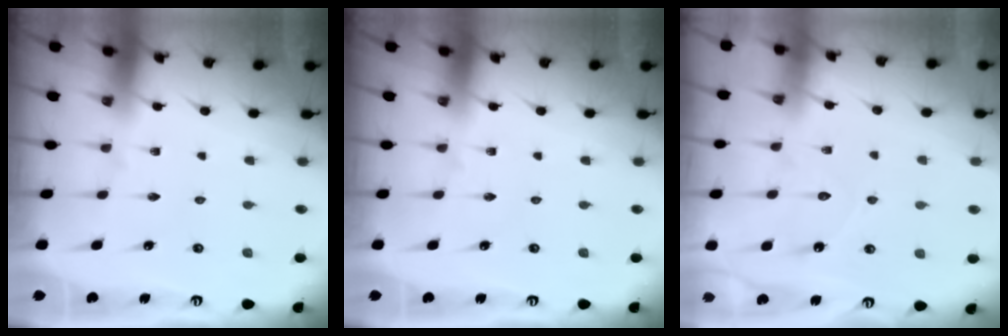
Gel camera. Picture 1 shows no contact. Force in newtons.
{"total": 0.0}
{"total": 6.1, "press": 6.1, "slide": 0.6}